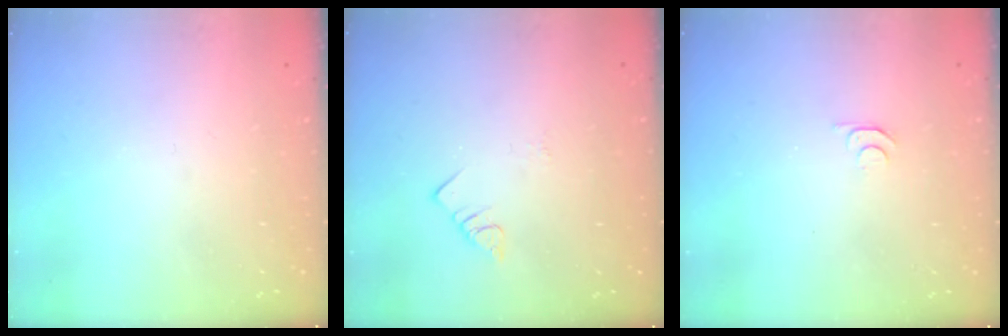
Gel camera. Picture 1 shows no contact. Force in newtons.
{"total": 1.8, "press": 1.8, "slide": 0.3}
{"total": 3.5, "press": 3.4, "slide": 0.5}